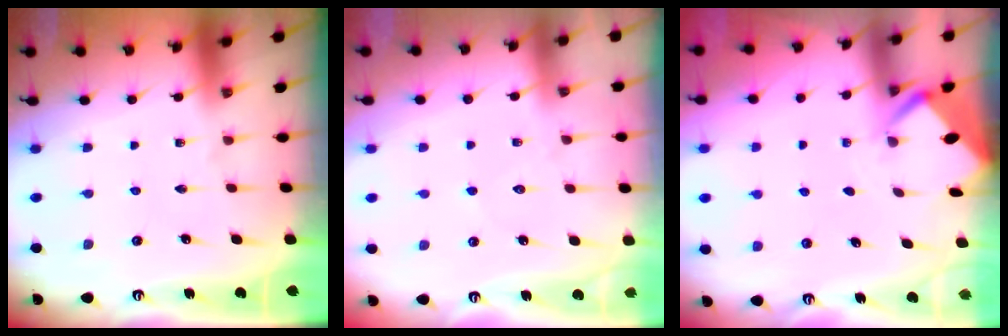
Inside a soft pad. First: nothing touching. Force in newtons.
{"total": 5.0, "press": 5.0, "slide": 0.6}
{"total": 2.5, "press": 2.5, "slide": 0.1}